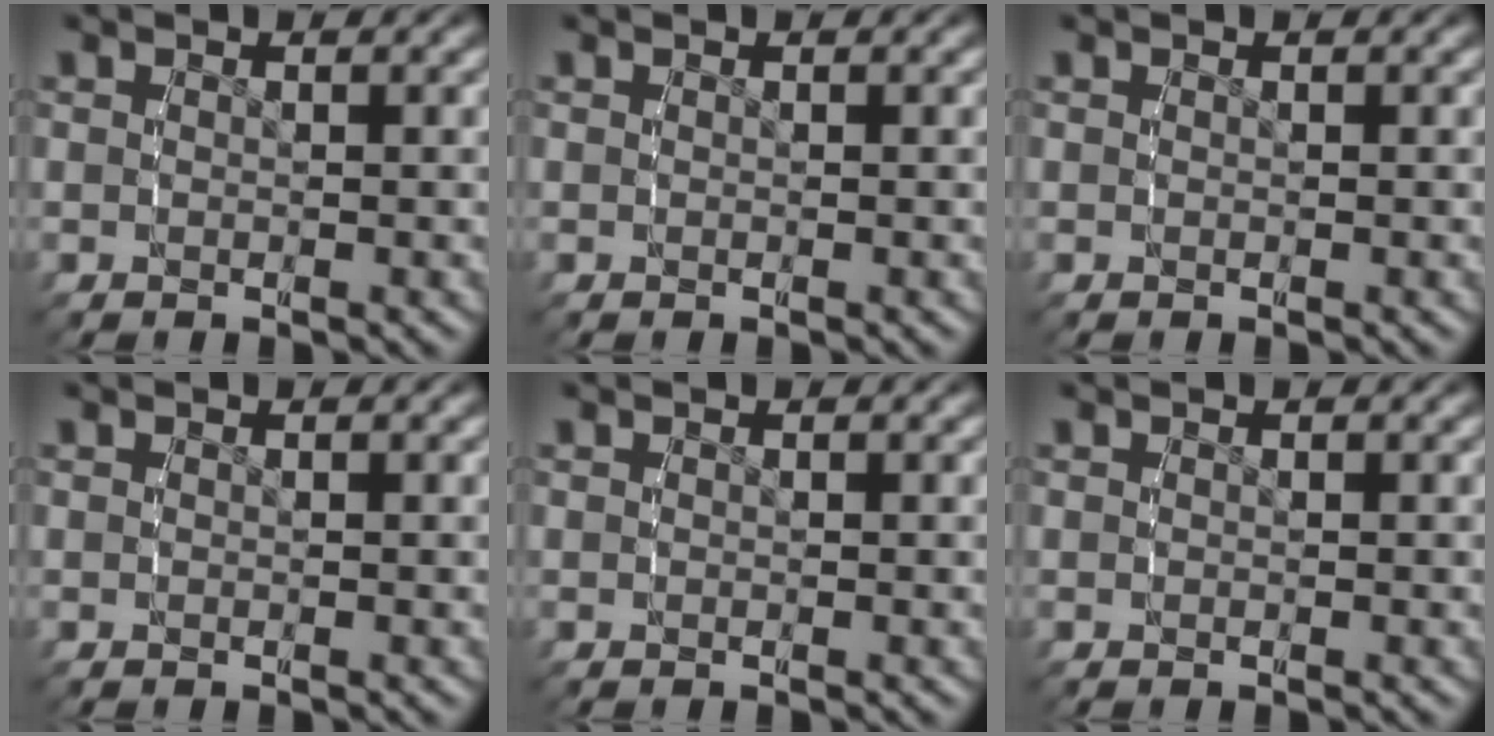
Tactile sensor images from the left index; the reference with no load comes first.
{"total": 0.0}
{"total": 0.0}
{"total": 0.0}
{"total": 0.0}
{"total": 0.0}